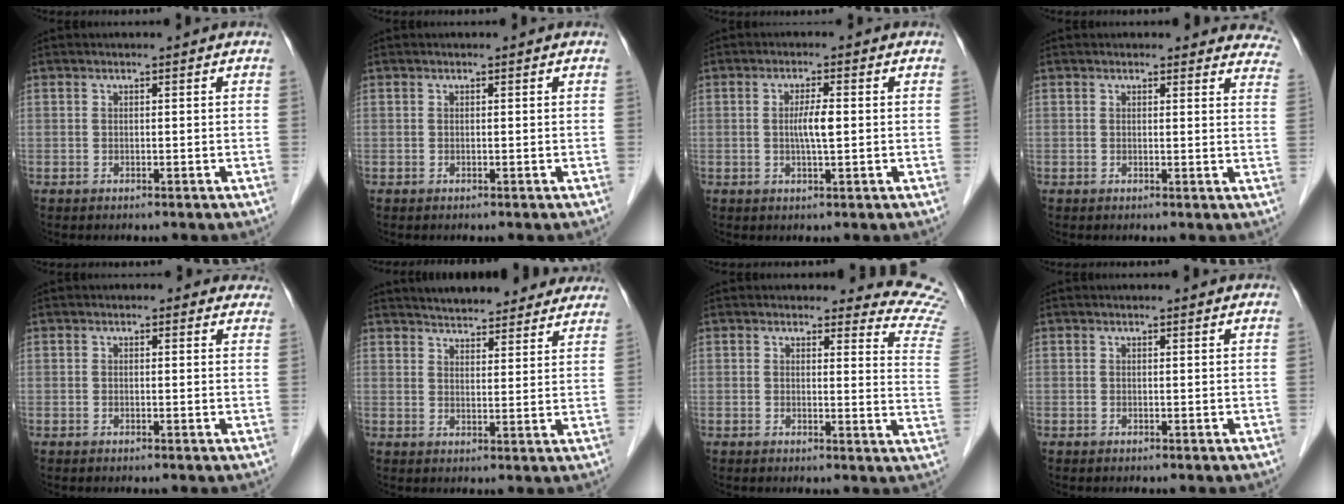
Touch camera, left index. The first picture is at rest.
{"total": 0.0}
{"total": 3.2, "force": [0.0, 0.3, 3.2], "torque": [-0.060, -0.001, 0.000]}
{"total": 9.3, "force": [8.9, 2.6, 0.8], "torque": [0.040, -0.030, 0.052]}
{"total": 2.3, "force": [1.8, 1.3, 0.5], "torque": [0.008, 0.001, 0.003]}
{"total": 16.7, "force": [15.3, 4.2, 5.4], "torque": [-0.061, 0.014, 0.189]}
{"total": 10.7, "force": [10.6, 0.9, 0.5], "torque": [0.031, -0.107, 0.067]}
{"total": 0.8, "force": [0.8, 0.1, 0.1], "torque": [-0.010, 0.001, 0.008]}